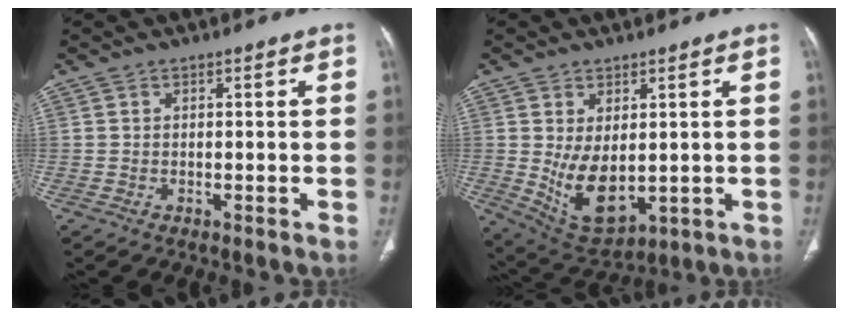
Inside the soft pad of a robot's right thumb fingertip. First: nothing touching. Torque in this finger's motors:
{"motor_torque": [-0.54, 1.01, 0.62, 0.65, 0.34]}